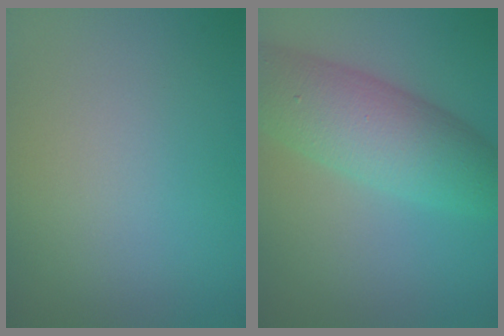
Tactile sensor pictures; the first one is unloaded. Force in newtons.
{"total": 7.4, "press": 7.4, "slide": 0.2}